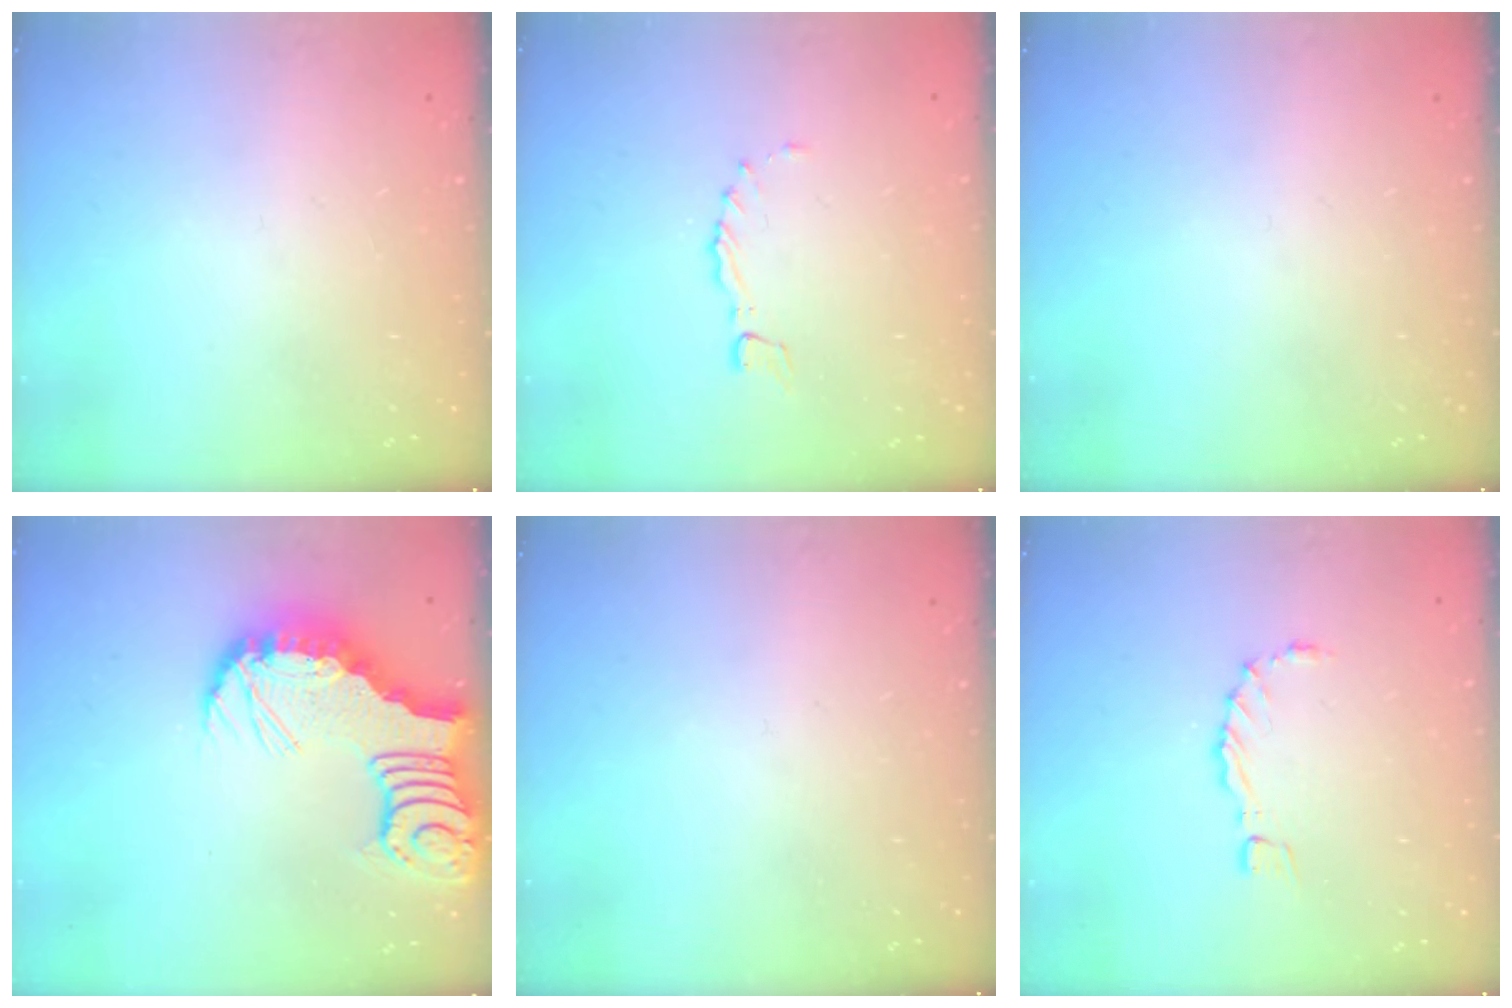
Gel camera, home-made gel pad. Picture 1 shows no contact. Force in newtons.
{"total": 0.0}
{"total": 0.0}
{"total": 7.1, "press": 7.1, "slide": 0.9}
{"total": 0.0}
{"total": 1.2, "press": 1.2, "slide": 0.3}